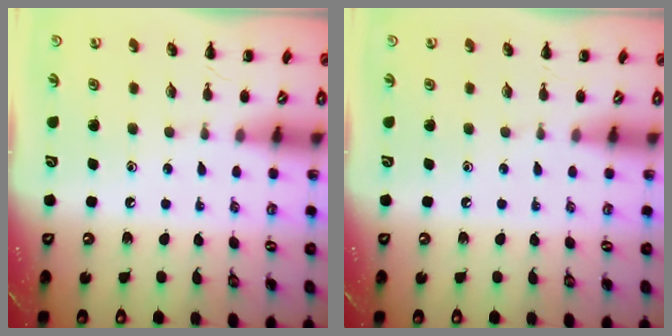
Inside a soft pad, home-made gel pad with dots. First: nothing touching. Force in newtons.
{"total": 0.0}